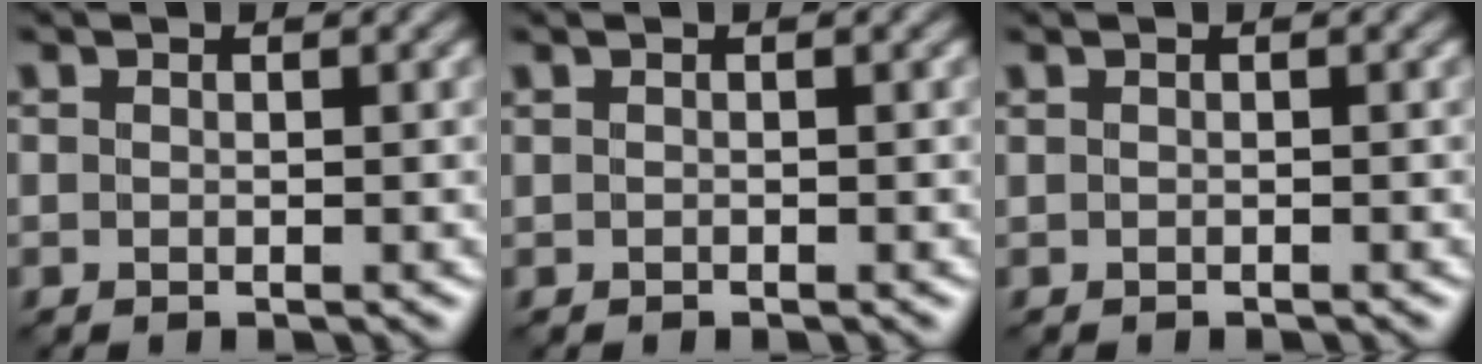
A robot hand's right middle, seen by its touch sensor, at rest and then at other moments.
{"total": 0.0}
{"total": 0.0}